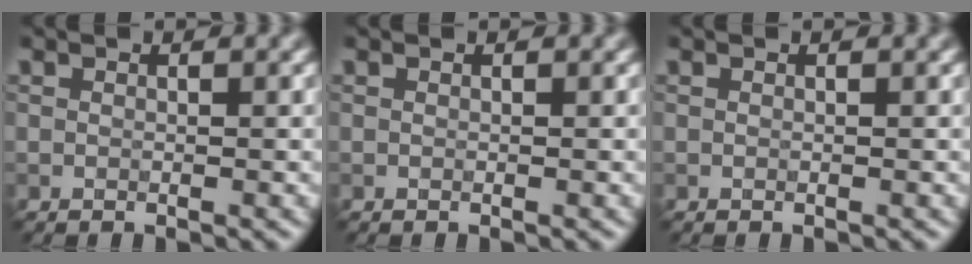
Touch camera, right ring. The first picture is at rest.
{"total": 0.0}
{"total": 0.0}